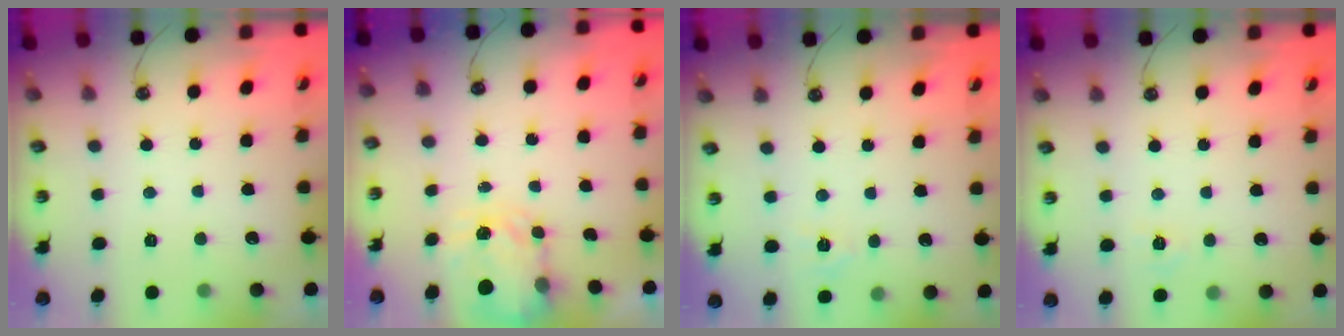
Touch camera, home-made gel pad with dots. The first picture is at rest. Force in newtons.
{"total": 3.8, "press": 3.8, "slide": 0.6}
{"total": 3.6, "press": 3.6, "slide": 0.4}
{"total": 6.5, "press": 6.5, "slide": 0.8}